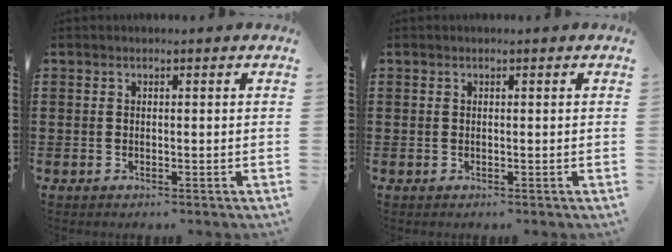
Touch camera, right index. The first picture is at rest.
{"total": 0.0}